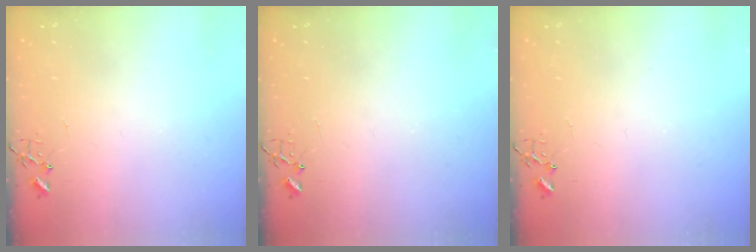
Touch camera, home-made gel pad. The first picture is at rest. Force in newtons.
{"total": 0.0}
{"total": 0.0}